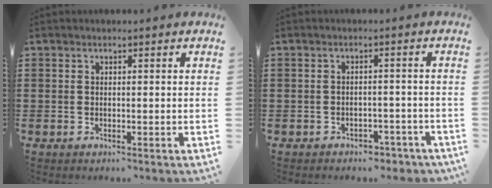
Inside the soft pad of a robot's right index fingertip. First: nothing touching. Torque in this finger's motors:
{"motor_torque": [-0.59, 0.65, -0.51, -0.15]}